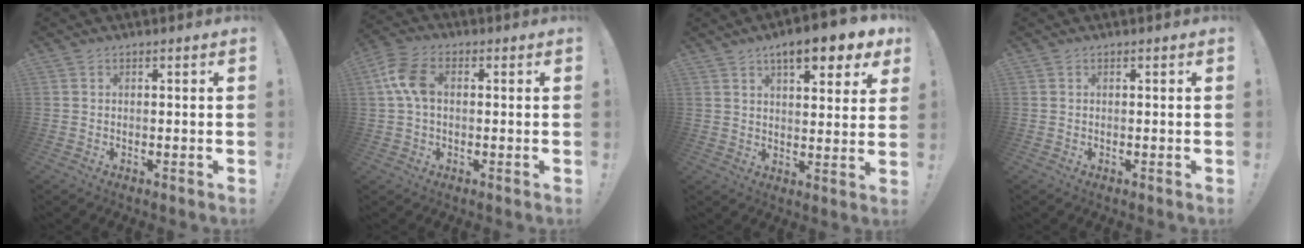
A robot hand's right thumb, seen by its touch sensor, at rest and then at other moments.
{"total": 8.4, "force": [0.9, 5.4, 6.5], "torque": [-0.130, 0.011, 0.019]}
{"total": 10.1, "force": [6.3, 2.8, 7.4], "torque": [-0.094, -0.036, 0.101]}
{"total": 0.0}